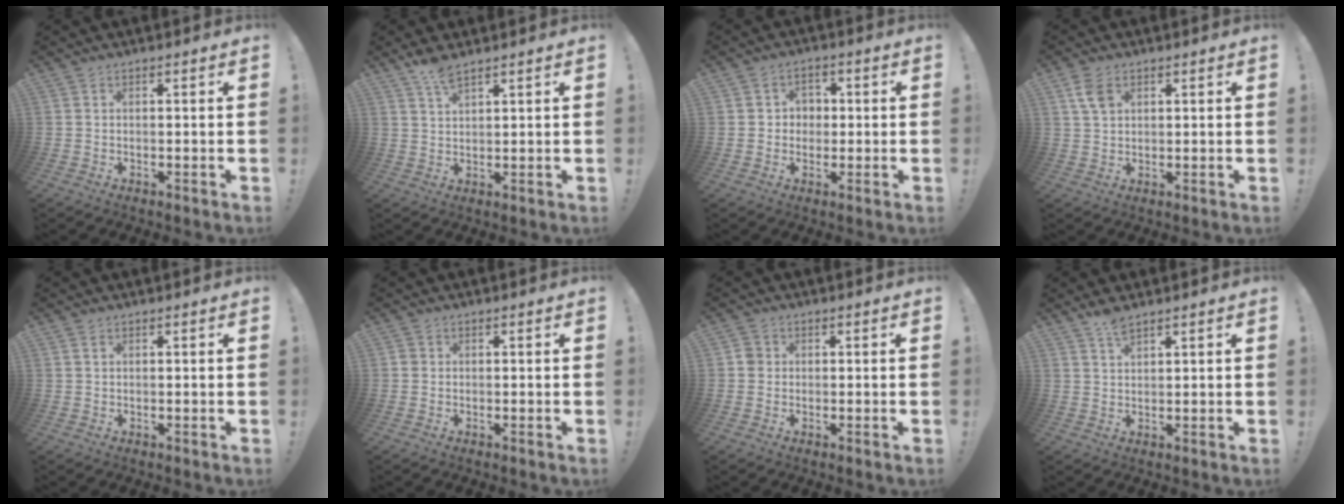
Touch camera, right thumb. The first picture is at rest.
{"total": 4.8, "force": [3.8, 1.2, 2.8], "torque": [-0.048, -0.021, 0.067]}
{"total": 4.3, "force": [0.1, 4.1, 1.1], "torque": [-0.016, 0.001, -0.001]}
{"total": 5.4, "force": [2.5, 3.4, 3.4], "torque": [-0.060, -0.002, 0.049]}
{"total": 0.7, "force": [0.4, 0.5, 0.4], "torque": [-0.006, -0.001, 0.007]}
{"total": 1.0, "force": [0.1, 1.0, 0.2], "torque": [-0.004, 0.003, 0.001]}
{"total": 2.7, "force": [0.0, 2.5, 1.0], "torque": [-0.011, 0.007, -0.001]}
{"total": 3.7, "force": [2.9, 1.0, 2.0], "torque": [-0.029, -0.018, 0.050]}